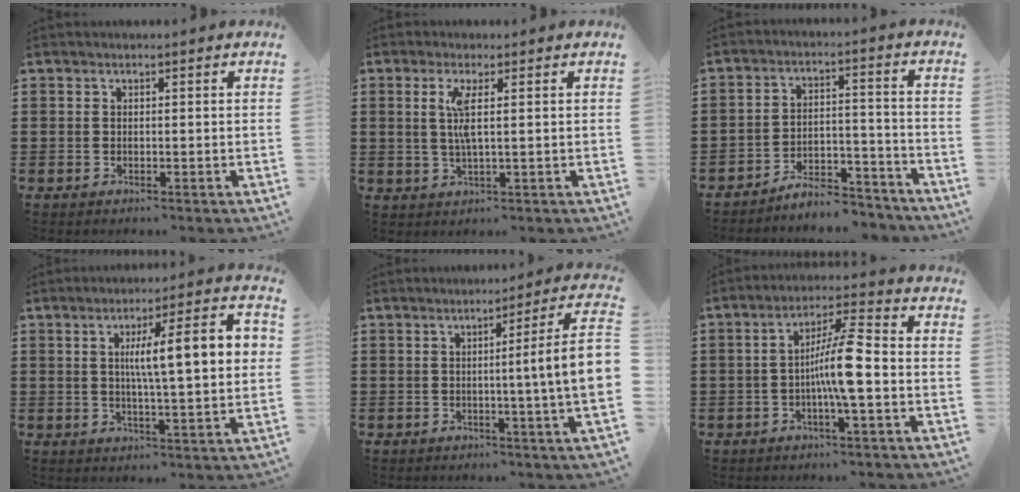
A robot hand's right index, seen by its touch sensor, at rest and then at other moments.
{"total": 3.9, "force": [0.8, 0.3, 3.8], "torque": [-0.083, -0.006, 0.008]}
{"total": 5.8, "force": [-5.6, 0.7, 1.0], "torque": [-0.016, 0.016, -0.111]}
{"total": 11.2, "force": [2.1, 1.8, 10.8], "torque": [-0.194, 0.010, 0.029]}
{"total": 7.8, "force": [0.2, -0.8, 7.8], "torque": [-0.123, -0.019, -0.003]}
{"total": 8.4, "force": [-1.5, 1.0, 8.2], "torque": [-0.155, 0.000, -0.035]}